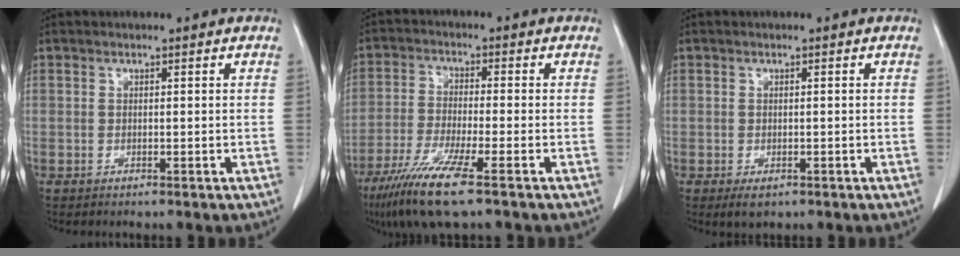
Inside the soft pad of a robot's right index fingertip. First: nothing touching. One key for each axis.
{"total": 10.3, "fx": -6.4, "fy": 0.1, "fz": 8.0, "tx": -0.161, "ty": -0.030, "tz": -0.117}
{"total": 2.1, "fx": -1.1, "fy": 1.2, "fz": 1.3, "tx": -0.017, "ty": -0.002, "tz": -0.009}